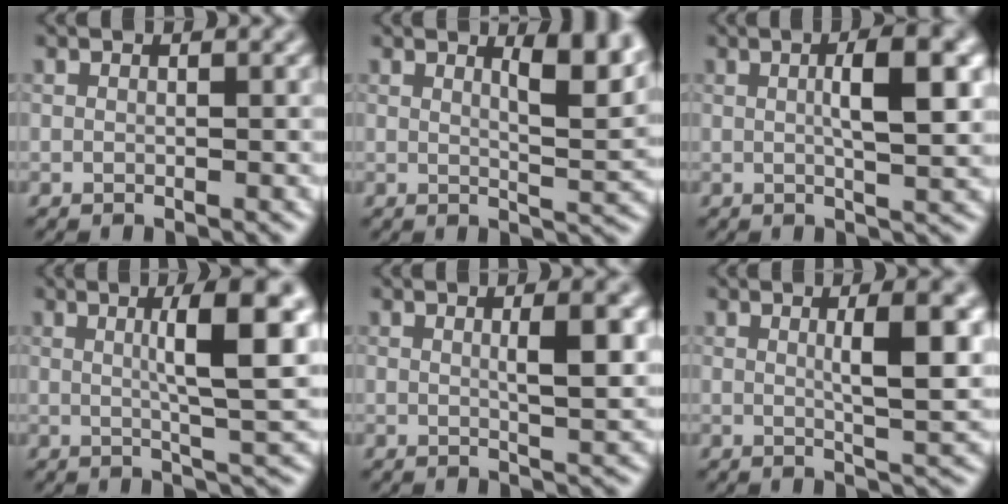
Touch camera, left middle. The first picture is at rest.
{"total": 4.8, "force": [2.4, 1.3, 3.9], "torque": [-0.051, -0.004, 0.037]}
{"total": 5.3, "force": [0.9, 1.1, 5.1], "torque": [-0.074, 0.009, 0.012]}
{"total": 7.5, "force": [1.8, 1.3, 7.2], "torque": [-0.095, 0.007, 0.026]}
{"total": 3.8, "force": [0.8, 0.8, 3.6], "torque": [-0.047, 0.002, 0.011]}
{"total": 5.5, "force": [1.1, 1.2, 5.2], "torque": [-0.068, 0.003, 0.017]}